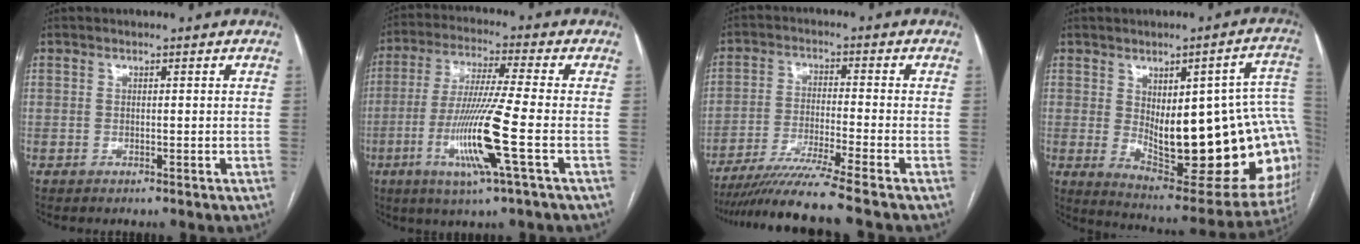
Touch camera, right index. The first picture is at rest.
{"total": 12.6, "force": [-3.7, -1.0, 12.0], "torque": [-0.242, -0.020, -0.076]}
{"total": 11.7, "force": [-9.8, -2.5, 6.0], "torque": [-0.091, -0.032, -0.165]}
{"total": 26.8, "force": [-0.6, 8.5, 25.4], "torque": [-0.259, 0.012, 0.020]}